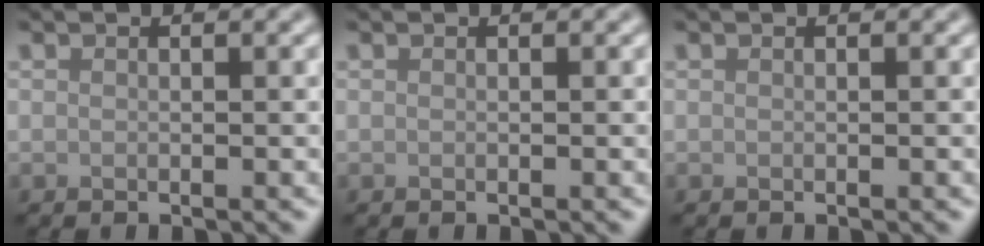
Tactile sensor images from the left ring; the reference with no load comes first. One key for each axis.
{"total": 0.0}
{"total": 0.0}